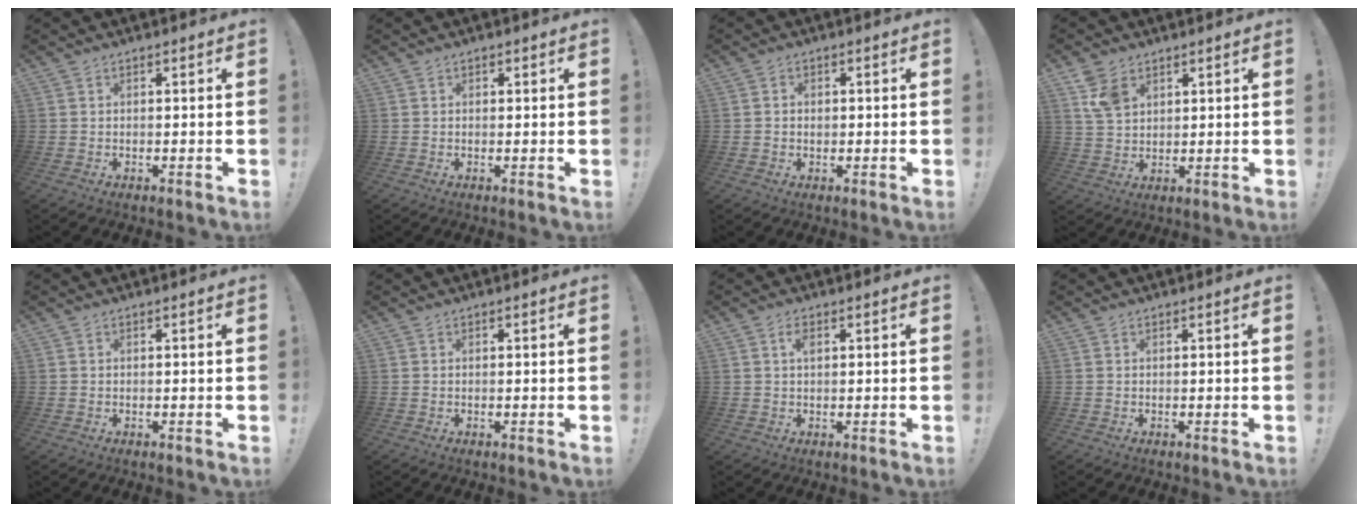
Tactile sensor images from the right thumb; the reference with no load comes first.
{"total": 0.6, "force": [0.2, 0.6, 0.1], "torque": [-0.001, 0.001, 0.004]}
{"total": 1.4, "force": [0.0, 1.3, 0.4], "torque": [0.000, 0.003, -0.003]}
{"total": 7.0, "force": [3.9, 4.5, 3.6], "torque": [-0.068, -0.010, 0.080]}
{"total": 0.0}
{"total": 0.0}
{"total": 2.4, "force": [0.8, 1.2, 1.9], "torque": [-0.031, 0.001, 0.010]}
{"total": 0.0}